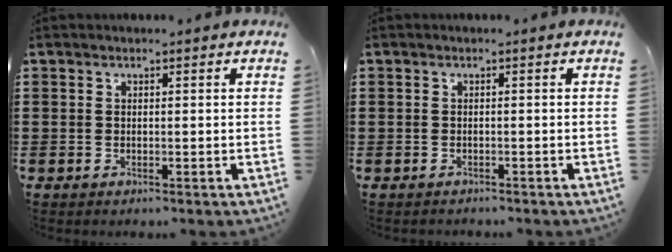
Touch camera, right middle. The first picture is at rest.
{"total": 0.6, "force": [-0.5, 0.3, -0.2], "torque": [0.004, 0.004, -0.012]}